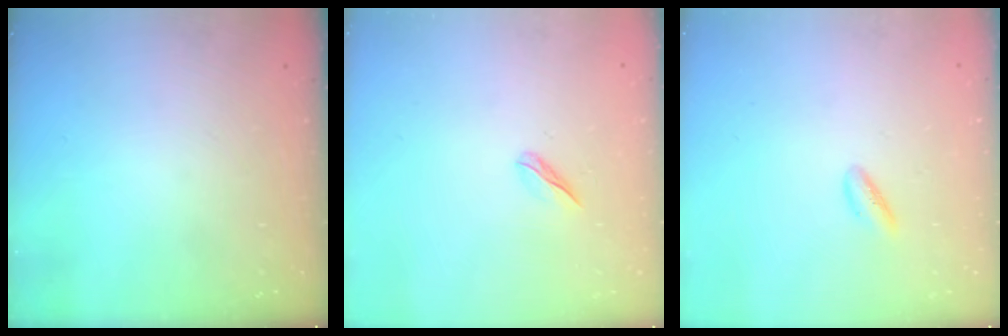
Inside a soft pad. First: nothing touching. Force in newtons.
{"total": 2.6, "press": 2.5, "slide": 0.7}
{"total": 3.0, "press": 2.8, "slide": 0.9}